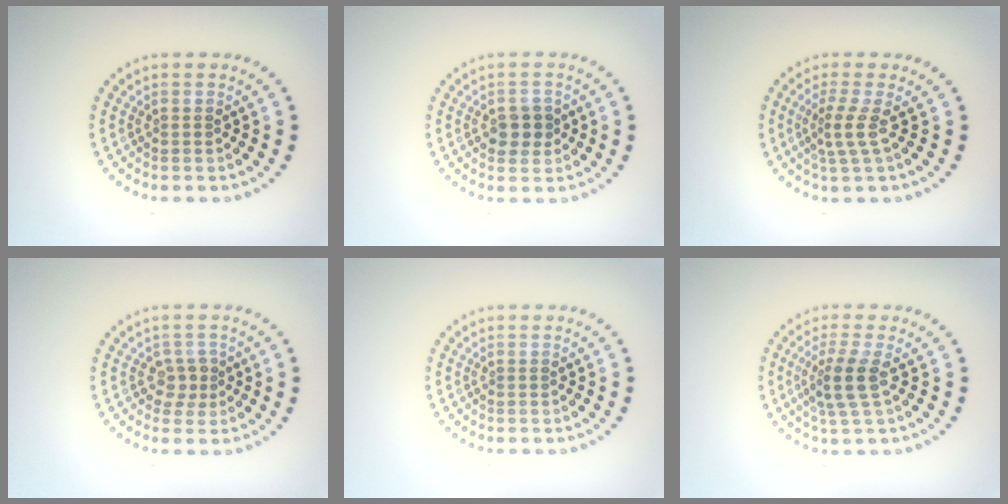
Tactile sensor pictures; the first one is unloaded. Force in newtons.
{"total": 2.2, "press": 2.2, "slide": 0.4}
{"total": 2.3, "press": 1.5, "slide": 1.7}
{"total": 1.7, "press": 1.4, "slide": 0.9}
{"total": 0.0}
{"total": 3.0, "press": 2.4, "slide": 1.7}